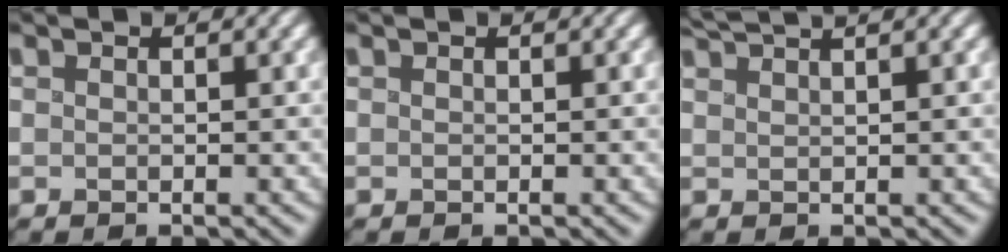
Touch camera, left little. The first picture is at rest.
{"total": 0.0}
{"total": 2.4, "force": [2.2, -0.5, 0.7], "torque": [-0.020, 0.017, 0.046]}